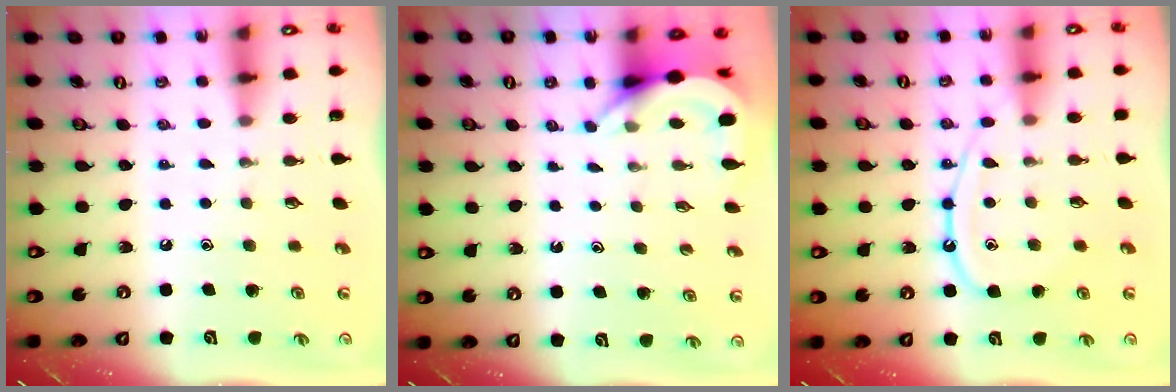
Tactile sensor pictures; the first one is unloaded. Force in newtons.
{"total": 4.8, "press": 4.8, "slide": 0.2}
{"total": 11.8, "press": 11.8, "slide": 1.1}